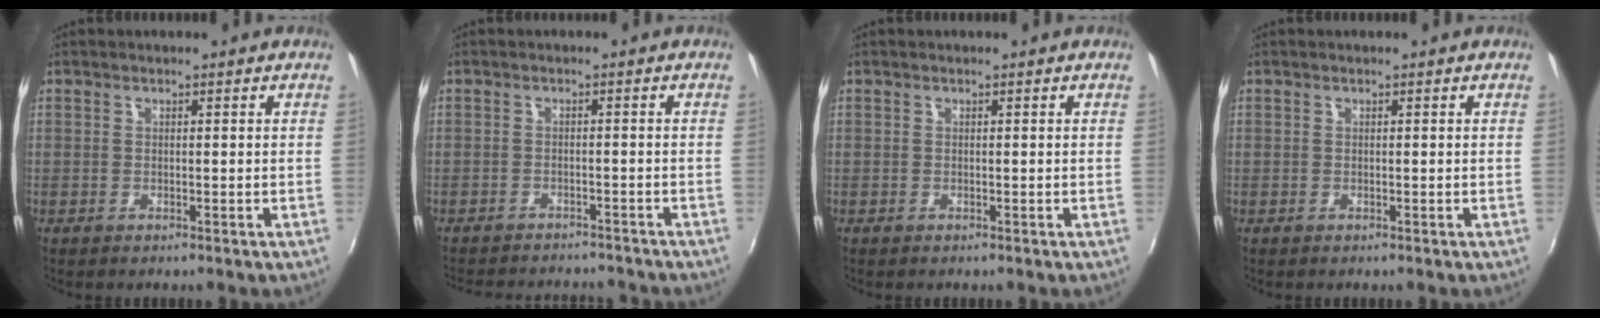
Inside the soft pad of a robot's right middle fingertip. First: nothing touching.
{"total": 11.1, "force": [-10.0, 2.8, 3.9], "torque": [-0.089, -0.012, -0.137]}
{"total": 0.0}
{"total": 0.0}